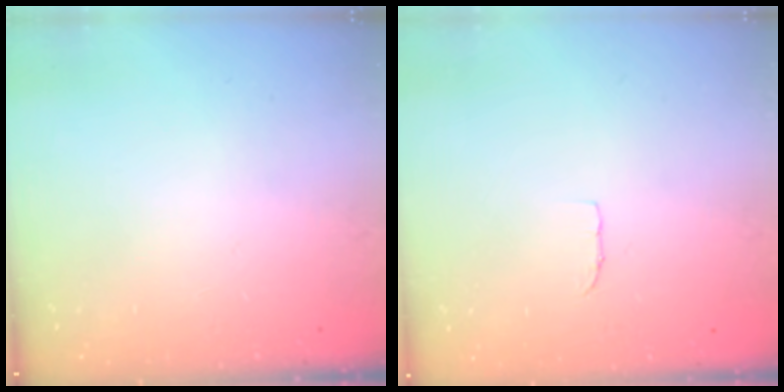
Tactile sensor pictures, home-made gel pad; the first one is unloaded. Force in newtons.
{"total": 3.4, "press": 3.4, "slide": 0.2}